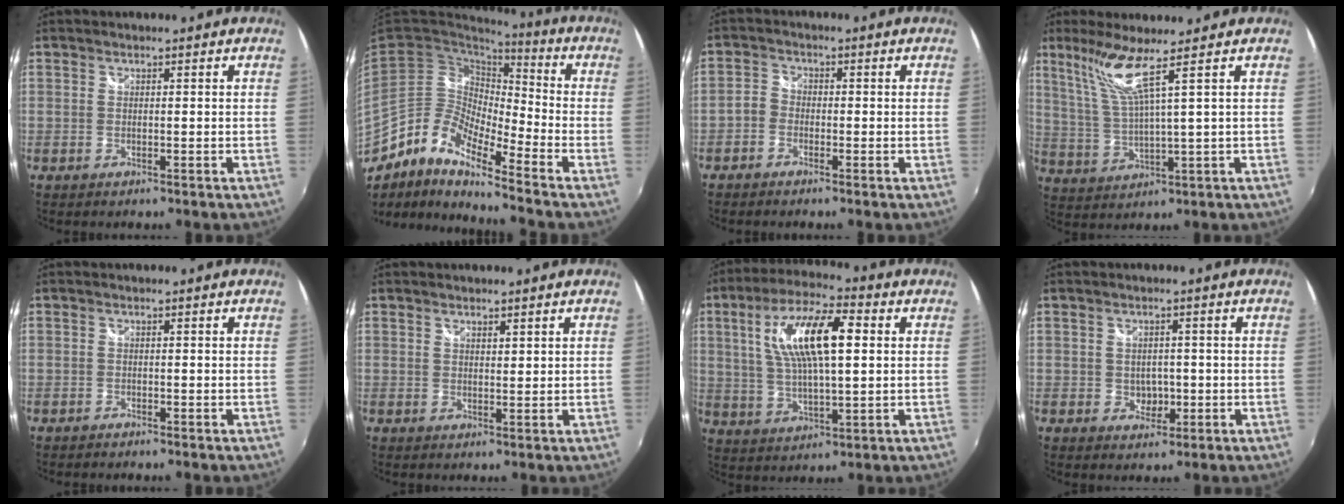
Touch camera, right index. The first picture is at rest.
{"total": 12.7, "force": [-8.4, 4.0, 8.6], "torque": [-0.149, -0.002, -0.178]}
{"total": 2.7, "force": [-1.7, 1.9, 0.7], "torque": [-0.016, 0.007, -0.039]}
{"total": 6.9, "force": [4.5, -1.4, 5.1], "torque": [-0.100, 0.001, 0.103]}
{"total": 0.8, "force": [-0.7, 0.2, 0.1], "torque": [-0.004, -0.003, -0.016]}
{"total": 1.4, "force": [1.2, 0.6, 0.7], "torque": [-0.007, 0.001, 0.019]}
{"total": 15.0, "force": [3.6, 5.0, 13.7], "torque": [-0.255, 0.018, 0.066]}
{"total": 3.8, "force": [-0.5, 3.2, 2.0], "torque": [-0.033, 0.001, -0.004]}